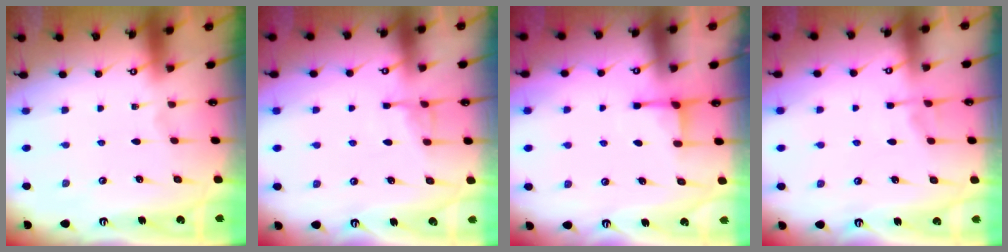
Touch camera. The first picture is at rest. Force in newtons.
{"total": 6.2, "press": 6.2, "slide": 0.5}
{"total": 2.4, "press": 2.4, "slide": 0.3}
{"total": 3.2, "press": 3.2, "slide": 0.4}